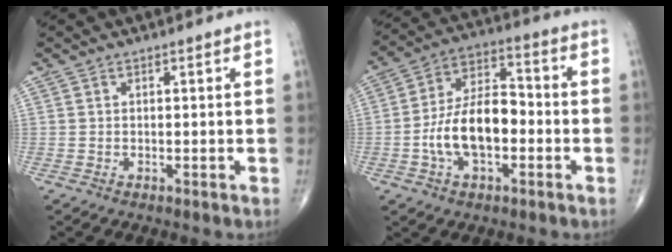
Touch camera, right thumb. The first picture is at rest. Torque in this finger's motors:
{"motor_torque": [1.61, 2.26, 1.30, -0.45, 0.09]}